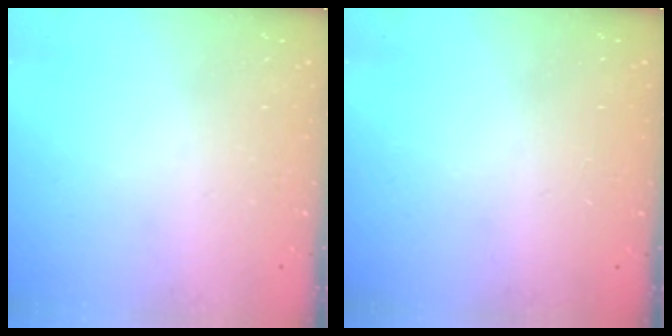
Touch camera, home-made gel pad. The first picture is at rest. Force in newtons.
{"total": 0.0}